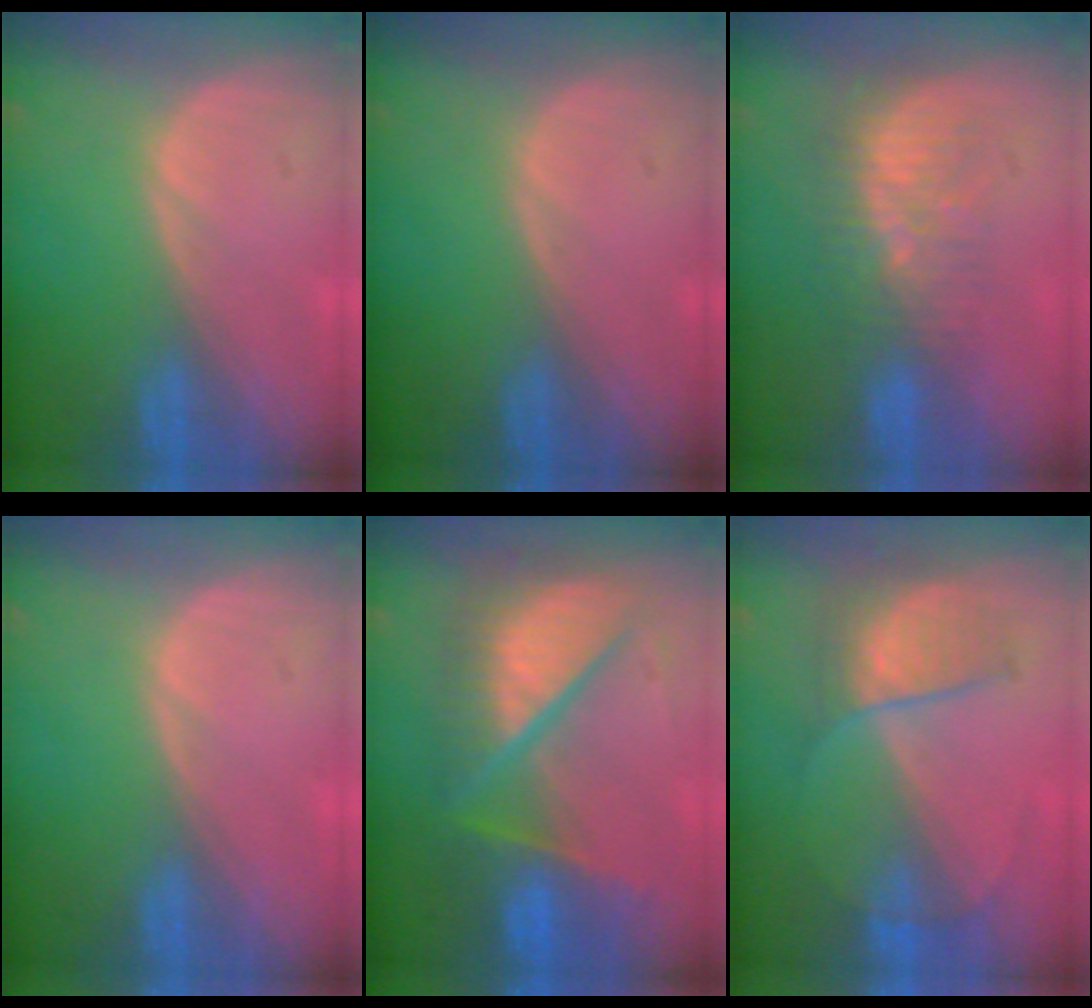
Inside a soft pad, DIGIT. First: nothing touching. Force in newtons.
{"total": 0.0}
{"total": 7.8, "press": 7.0, "slide": 3.3}
{"total": 0.0}
{"total": 11.0, "press": 11.0, "slide": 1.3}
{"total": 5.9, "press": 5.8, "slide": 1.0}